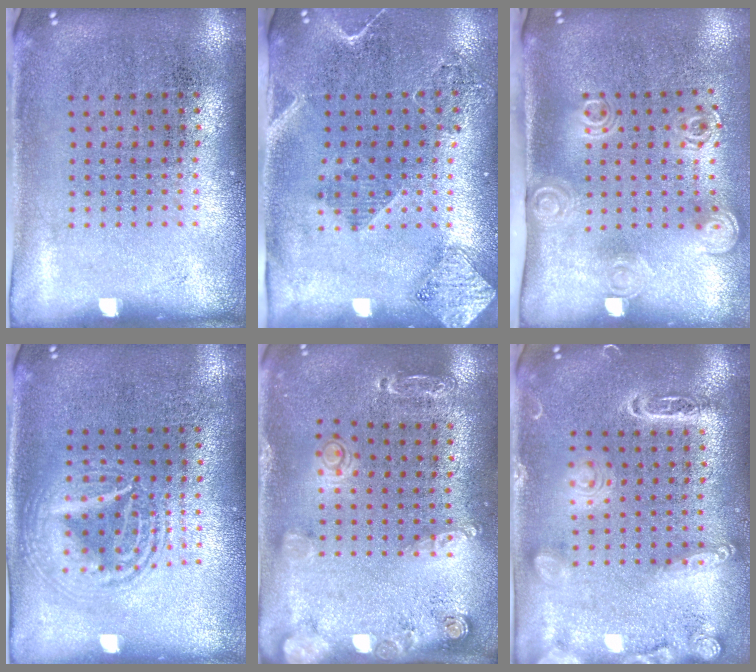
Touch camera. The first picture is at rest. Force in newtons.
{"total": 1.8, "press": 1.7, "slide": 0.8}
{"total": 2.0, "press": 1.4, "slide": 1.4}
{"total": 2.9, "press": 2.8, "slide": 0.3}
{"total": 1.5, "press": 1.5, "slide": 0.3}
{"total": 1.8, "press": 1.8, "slide": 0.1}